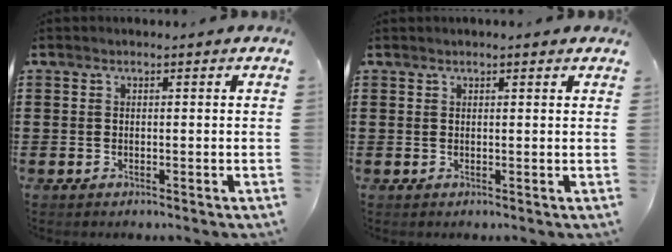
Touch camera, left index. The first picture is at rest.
{"total": 1.0, "force": [0.8, 0.0, 0.5], "torque": [-0.011, 0.001, 0.016]}